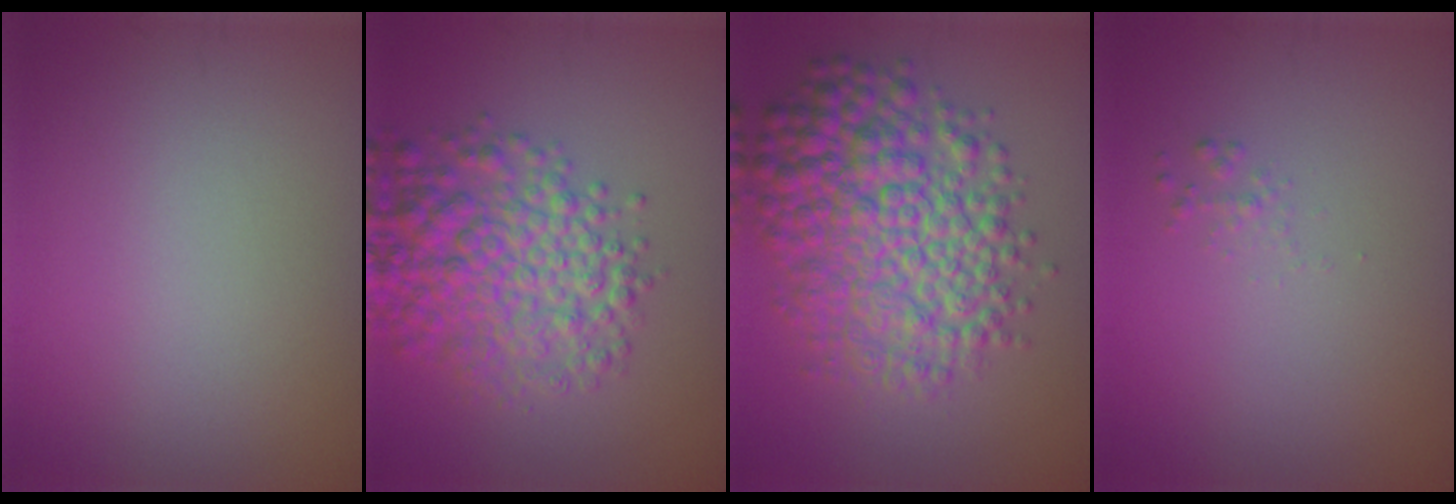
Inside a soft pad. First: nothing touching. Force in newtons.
{"total": 7.1, "press": 7.1, "slide": 0.2}
{"total": 9.2, "press": 9.2, "slide": 0.1}
{"total": 0.6, "press": 0.6, "slide": 0.0}